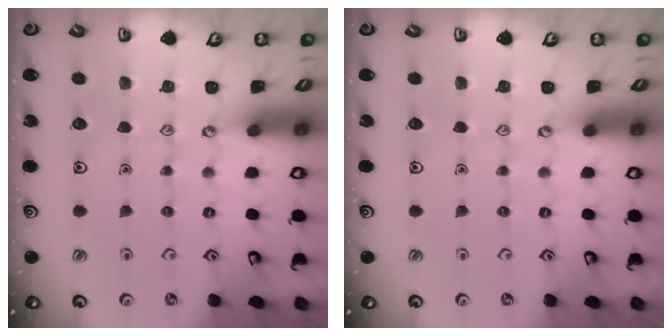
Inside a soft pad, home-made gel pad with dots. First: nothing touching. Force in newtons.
{"total": 0.0}